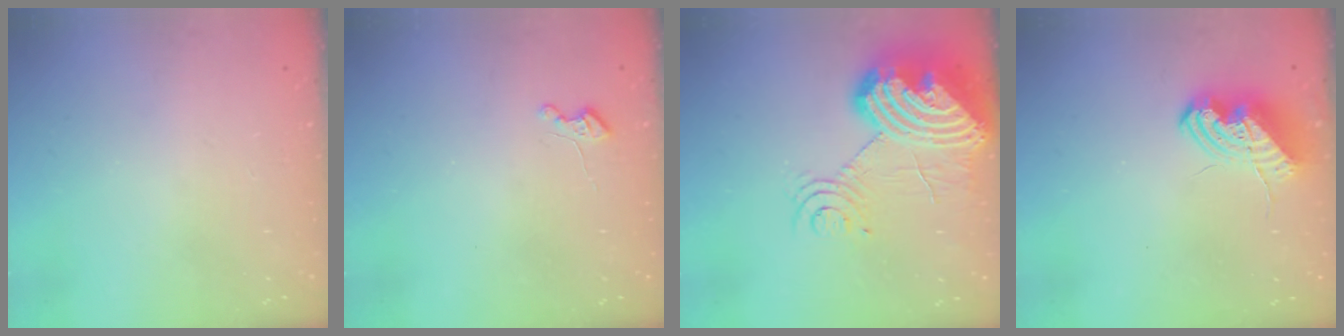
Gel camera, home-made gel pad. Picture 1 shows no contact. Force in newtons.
{"total": 3.7, "press": 3.6, "slide": 0.5}
{"total": 20.7, "press": 20.5, "slide": 2.7}
{"total": 9.1, "press": 9.0, "slide": 1.2}